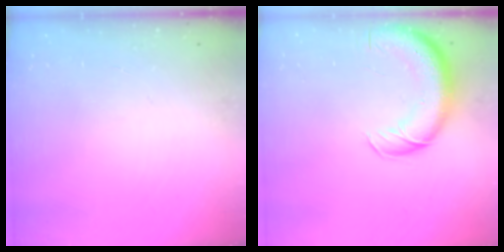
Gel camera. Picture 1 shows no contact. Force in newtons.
{"total": 11.7, "press": 11.3, "slide": 2.9}